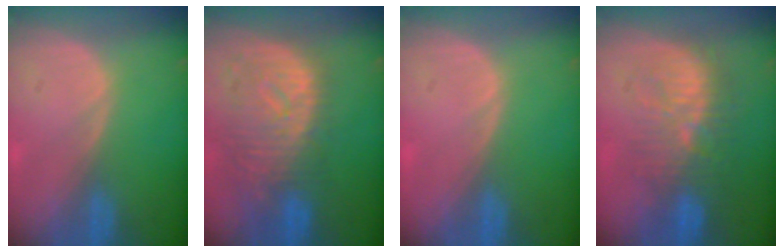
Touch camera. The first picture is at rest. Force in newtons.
{"total": 10.9, "press": 9.7, "slide": 4.9}
{"total": 0.0}
{"total": 9.4, "press": 9.1, "slide": 2.0}